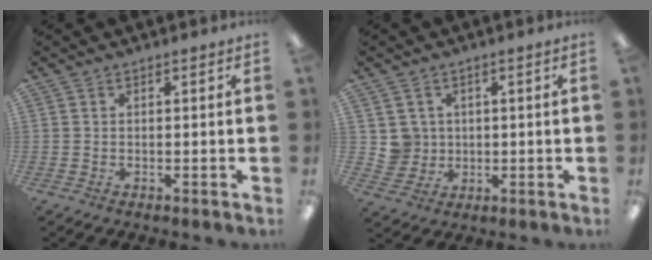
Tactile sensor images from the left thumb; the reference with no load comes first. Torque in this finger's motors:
{"motor_torque": [-0.07, 0.06, 0.03, -0.04, 0.00]}